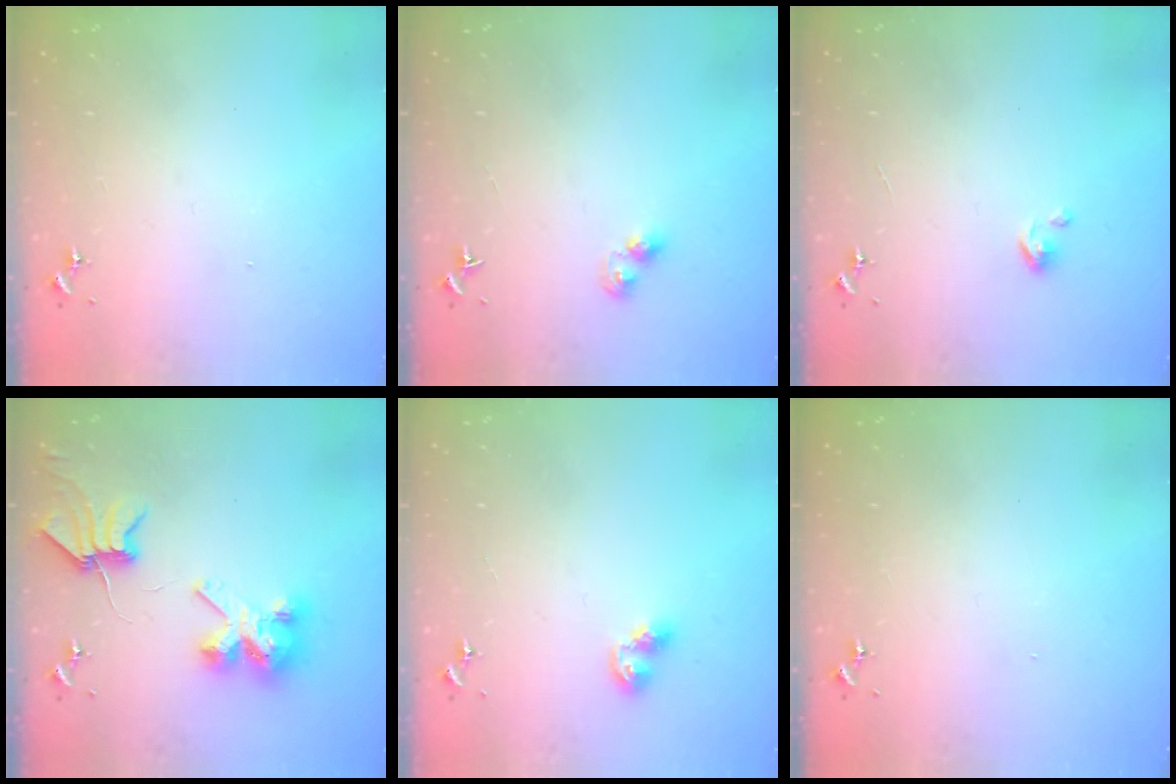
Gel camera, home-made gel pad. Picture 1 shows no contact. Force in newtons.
{"total": 4.6, "press": 4.6, "slide": 0.2}
{"total": 3.7, "press": 3.7, "slide": 0.3}
{"total": 8.7, "press": 8.6, "slide": 1.2}
{"total": 7.1, "press": 7.1, "slide": 0.7}
{"total": 0.0}